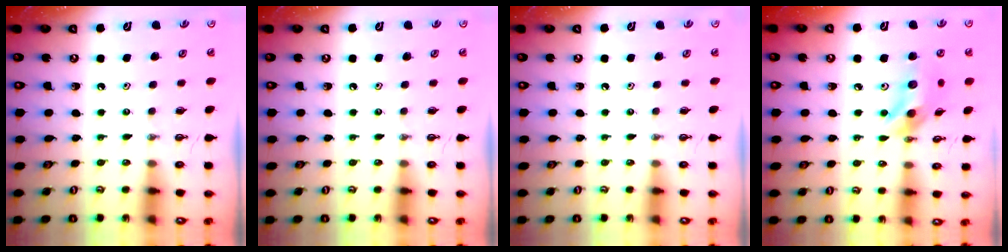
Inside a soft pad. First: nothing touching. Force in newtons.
{"total": 0.0}
{"total": 1.0, "press": 0.0, "slide": 1.0}
{"total": 12.3, "press": 12.3, "slide": 0.7}